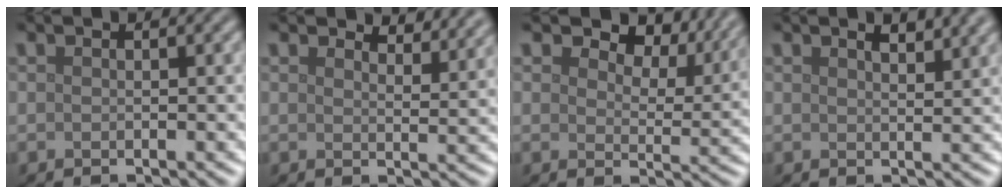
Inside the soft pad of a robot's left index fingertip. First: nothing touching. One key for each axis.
{"total": 3.8, "fx": 3.6, "fy": 0.6, "fz": 0.9, "tx": -0.023, "ty": -0.003, "tz": 0.046}
{"total": 7.6, "fx": 5.3, "fy": 3.8, "fz": 3.8, "tx": -0.060, "ty": -0.004, "tz": 0.075}
{"total": 2.5, "fx": 1.9, "fy": 0.7, "fz": 1.6, "tx": -0.016, "ty": 0.002, "tz": 0.026}